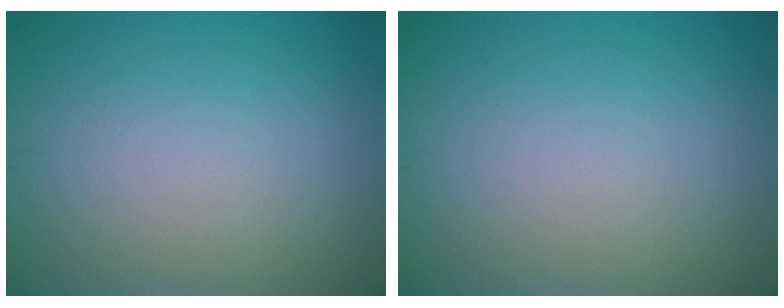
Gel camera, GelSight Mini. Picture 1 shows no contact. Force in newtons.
{"total": 0.0}